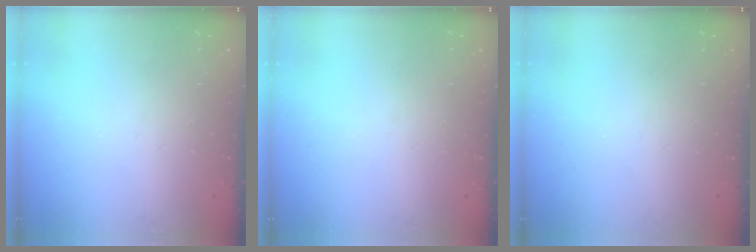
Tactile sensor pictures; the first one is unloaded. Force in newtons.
{"total": 0.0}
{"total": 0.0}